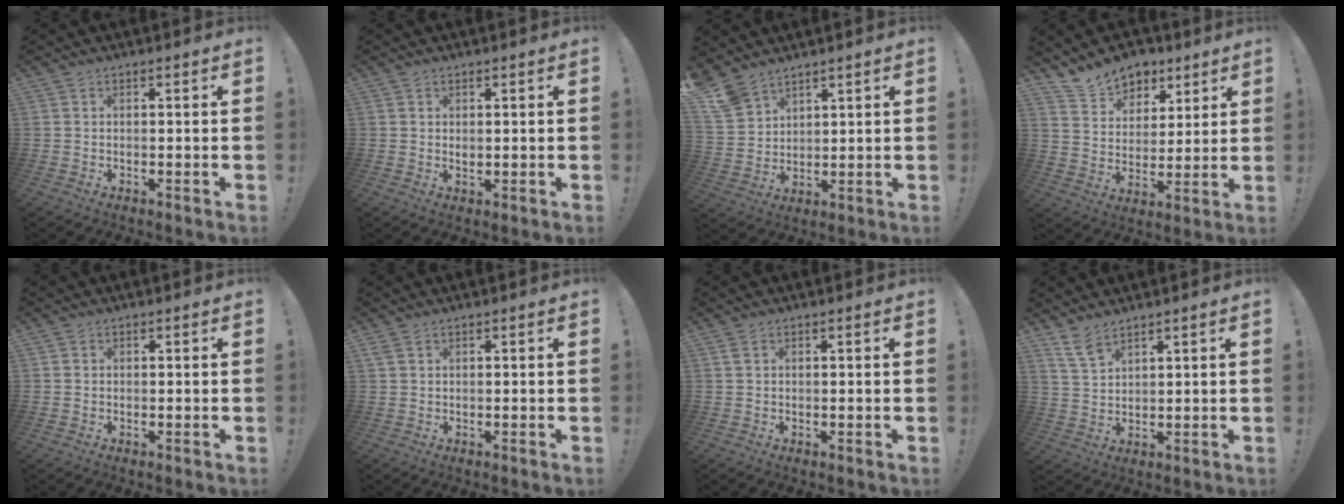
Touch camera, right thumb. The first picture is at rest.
{"total": 1.0, "force": [0.5, 0.6, 0.6], "torque": [-0.007, -0.001, 0.009]}
{"total": 7.9, "force": [6.3, 4.1, 2.3], "torque": [-0.053, -0.042, 0.127]}
{"total": 12.4, "force": [9.7, 7.4, 2.4], "torque": [-0.047, -0.072, 0.189]}
{"total": 0.6, "force": [0.1, 0.6, -0.1], "torque": [0.009, -0.002, 0.001]}
{"total": 1.2, "force": [0.6, 0.6, 0.8], "torque": [-0.022, 0.006, 0.012]}
{"total": 1.1, "force": [0.6, 0.6, 0.7], "torque": [-0.009, 0.000, 0.009]}
{"total": 6.0, "force": [4.8, 2.2, 2.9], "torque": [-0.059, -0.025, 0.092]}